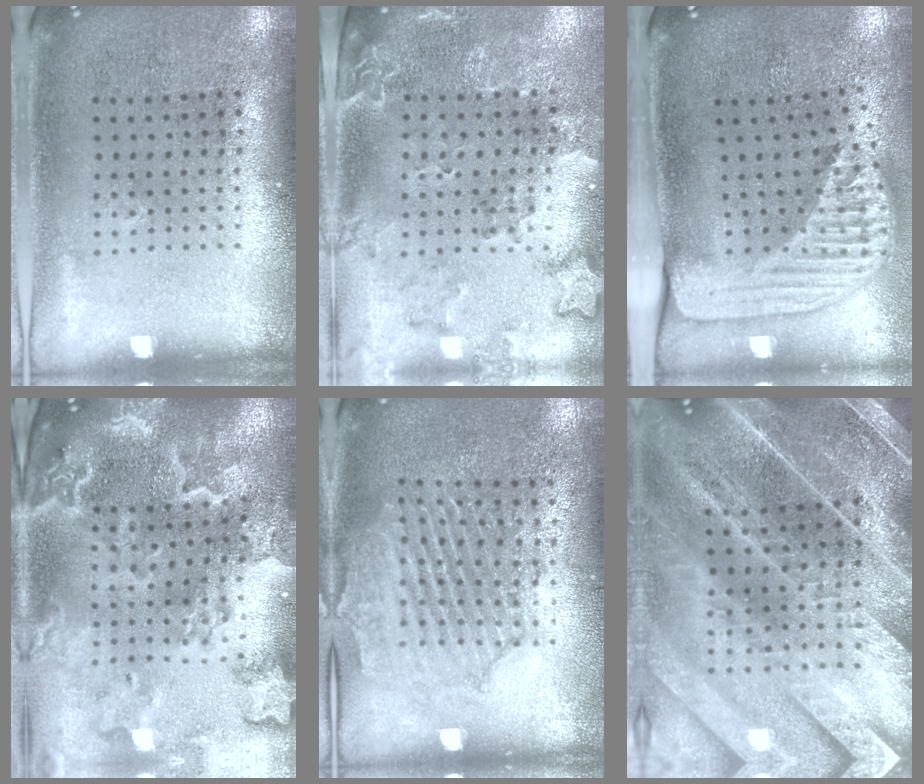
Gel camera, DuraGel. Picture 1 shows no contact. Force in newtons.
{"total": 1.9, "press": 1.7, "slide": 0.8}
{"total": 2.5, "press": 1.8, "slide": 1.8}
{"total": 4.2, "press": 3.4, "slide": 2.5}
{"total": 1.9, "press": 1.9, "slide": 0.4}
{"total": 5.1, "press": 4.4, "slide": 2.5}